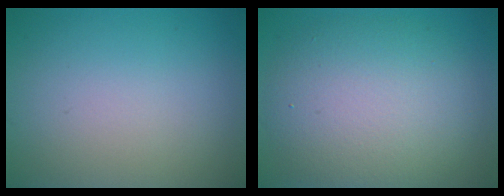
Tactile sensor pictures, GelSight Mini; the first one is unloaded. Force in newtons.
{"total": 8.5, "press": 8.5, "slide": 0.3}